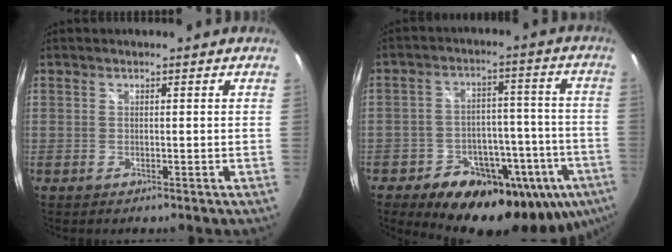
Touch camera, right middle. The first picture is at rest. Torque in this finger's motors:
{"motor_torque": [0.55, -0.69, 0.40, 0.21]}